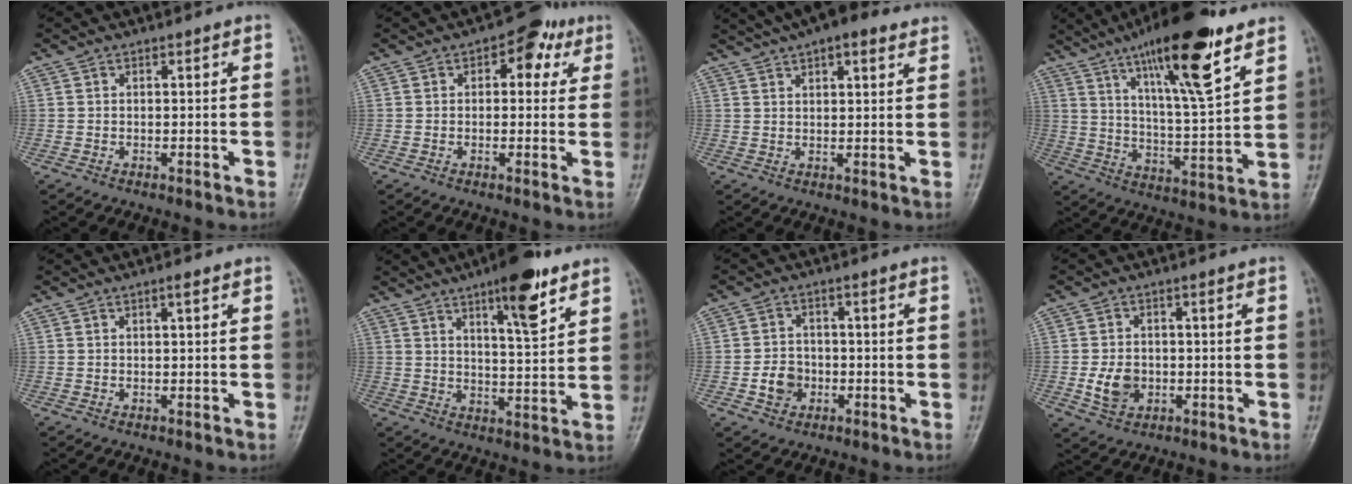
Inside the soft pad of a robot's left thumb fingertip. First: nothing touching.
{"total": 6.3, "force": [2.4, 4.0, 4.2], "torque": [-0.012, 0.002, 0.019]}
{"total": 11.2, "force": [7.7, 4.0, 7.0], "torque": [-0.087, 0.012, 0.114]}
{"total": 19.5, "force": [11.6, 3.9, 15.2], "torque": [-0.231, -0.049, 0.194]}
{"total": 1.1, "force": [0.6, 0.1, 0.9], "torque": [-0.014, 0.000, 0.007]}
{"total": 11.6, "force": [7.0, 2.9, 8.8], "torque": [-0.116, -0.040, 0.105]}
{"total": 4.7, "force": [-1.3, 4.1, 1.9], "torque": [-0.012, 0.010, -0.024]}
{"total": 5.3, "force": [-0.9, 4.1, 3.2], "torque": [-0.048, 0.000, -0.011]}